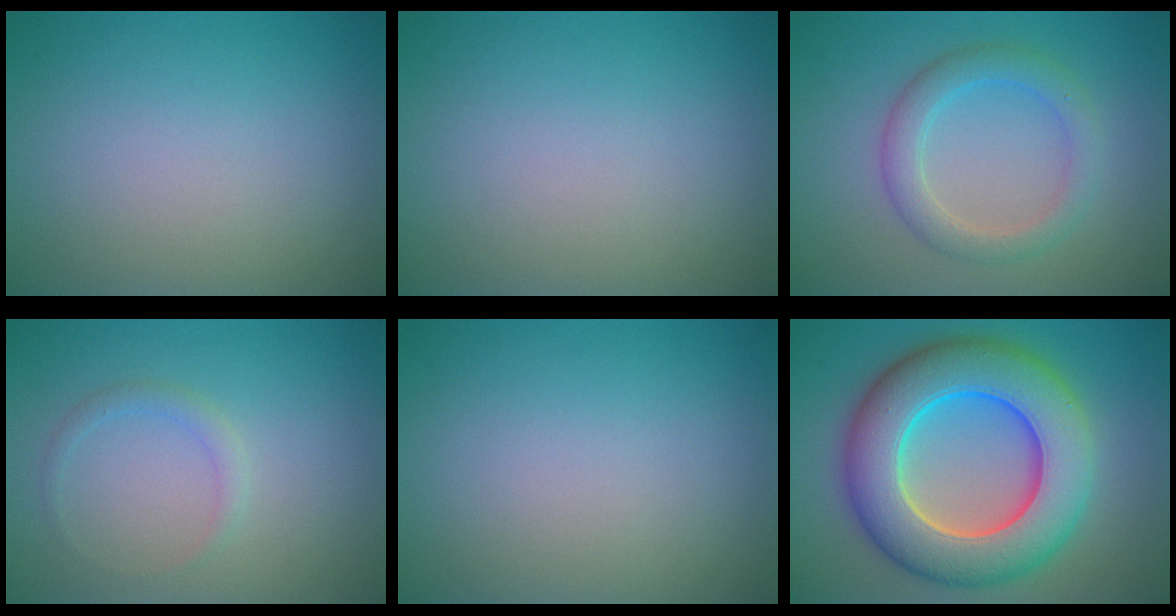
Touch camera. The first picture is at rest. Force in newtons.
{"total": 0.0}
{"total": 3.3, "press": 3.3, "slide": 0.1}
{"total": 1.1, "press": 1.1, "slide": 0.1}
{"total": 0.0}
{"total": 12.3, "press": 12.3, "slide": 0.2}